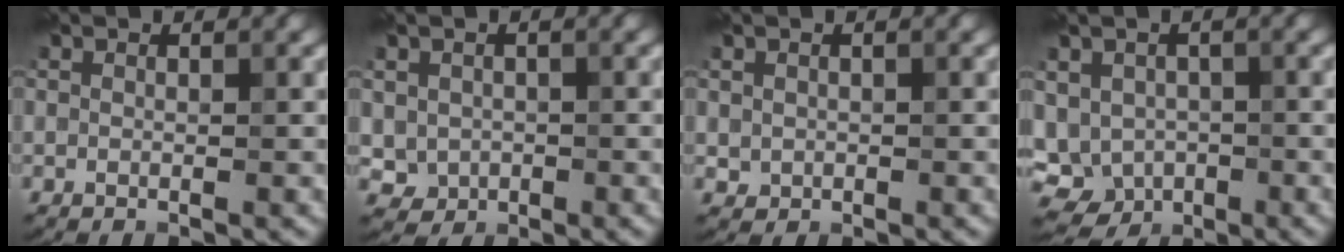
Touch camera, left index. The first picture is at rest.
{"total": 2.8, "force": [-0.3, 2.4, 1.3], "torque": [-0.027, -0.011, -0.001]}
{"total": 1.1, "force": [0.0, 1.0, 0.4], "torque": [-0.008, -0.005, 0.000]}
{"total": 7.2, "force": [-1.8, 5.9, 3.8], "torque": [-0.051, -0.004, -0.028]}